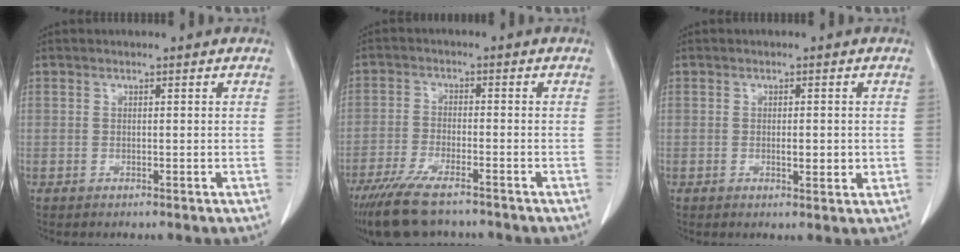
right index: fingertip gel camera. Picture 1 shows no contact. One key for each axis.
{"total": 10.5, "fx": -8.1, "fy": 2.6, "fz": 6.1, "tx": -0.110, "ty": -0.024, "tz": -0.136}
{"total": 2.7, "fx": -0.1, "fy": 1.0, "fz": 2.6, "tx": -0.040, "ty": -0.003, "tz": 0.000}